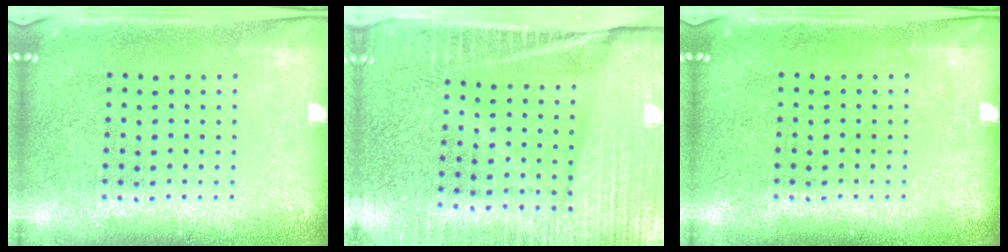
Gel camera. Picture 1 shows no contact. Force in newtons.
{"total": 4.1, "press": 3.7, "slide": 1.8}
{"total": 0.0}